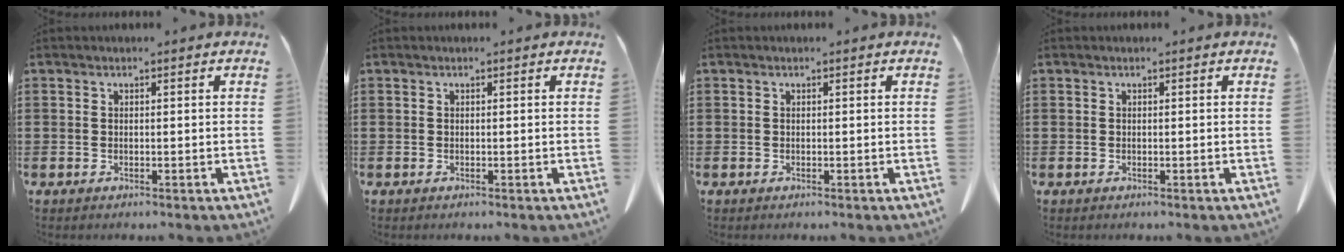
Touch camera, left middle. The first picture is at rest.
{"total": 0.0}
{"total": 0.0}
{"total": 0.0}